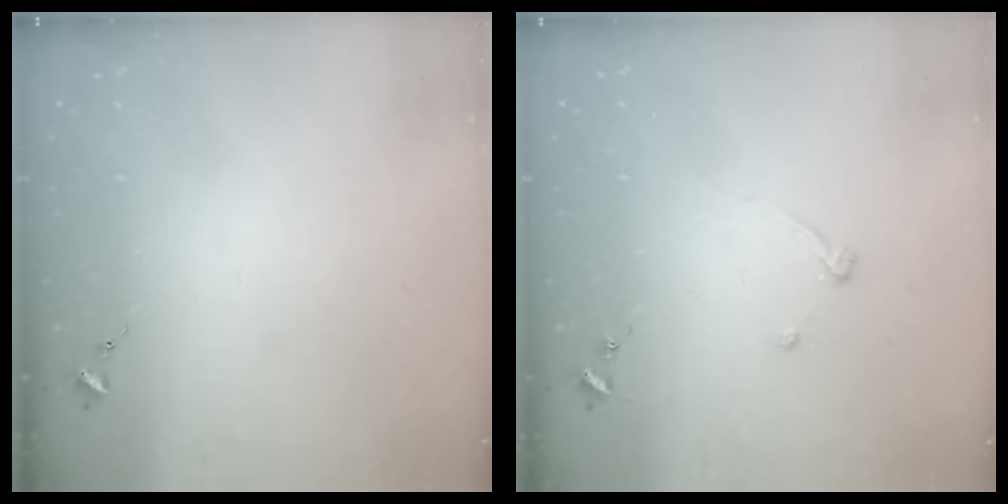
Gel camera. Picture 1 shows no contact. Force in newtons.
{"total": 3.2, "press": 3.2, "slide": 0.5}